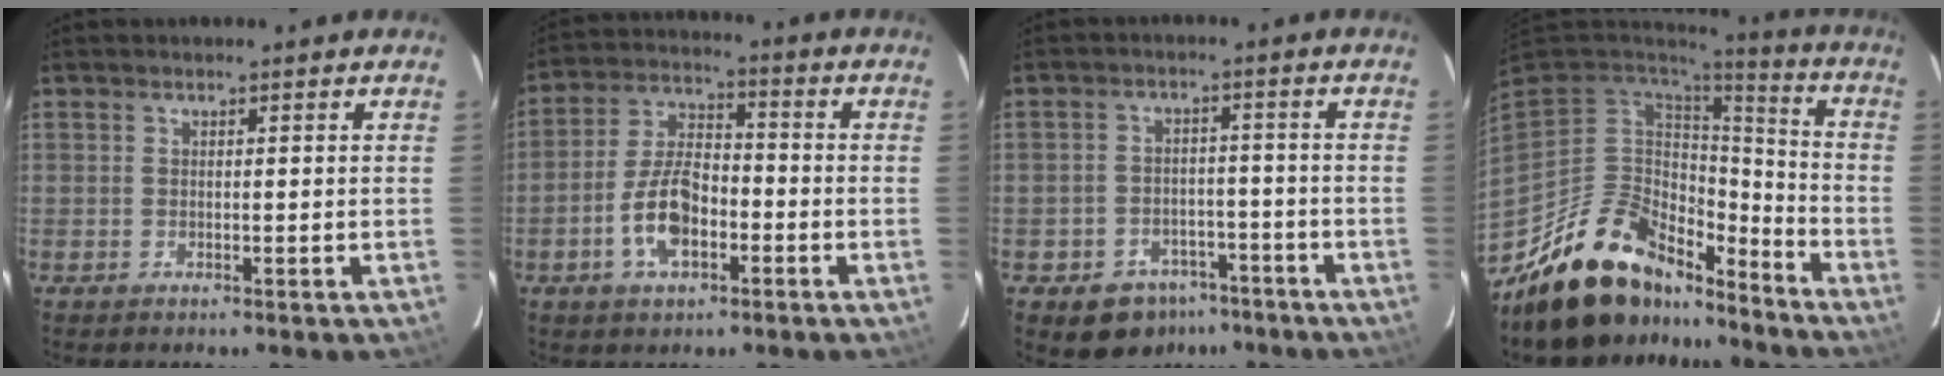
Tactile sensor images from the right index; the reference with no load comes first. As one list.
[{"total": 10.3, "force": [-3.9, 5.2, 8.0], "torque": [-0.165, 0.013, -0.069]}, {"total": 8.7, "force": [-5.6, 6.2, 2.6], "torque": [-0.067, 0.022, -0.065]}, {"total": 20.2, "force": [-15.2, 9.9, 9.0], "torque": [-0.191, 0.016, -0.240]}]